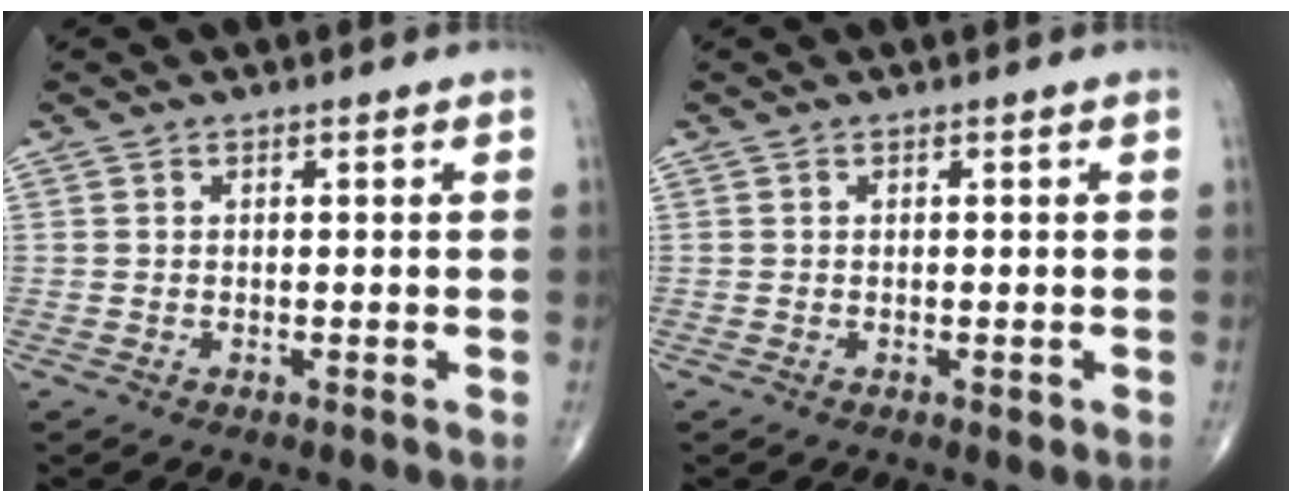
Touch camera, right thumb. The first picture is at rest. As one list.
[{"total": 0.7, "force": [-0.2, 0.4, 0.5], "torque": [-0.003, 0.000, -0.002]}]